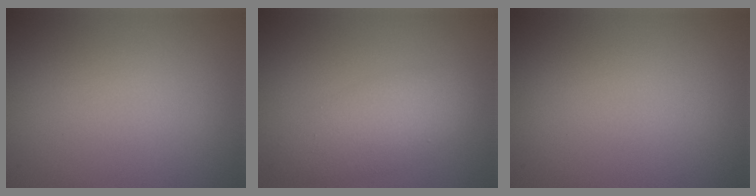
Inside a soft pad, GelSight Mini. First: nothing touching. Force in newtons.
{"total": 3.9, "press": 3.9, "slide": 0.1}
{"total": 0.0}